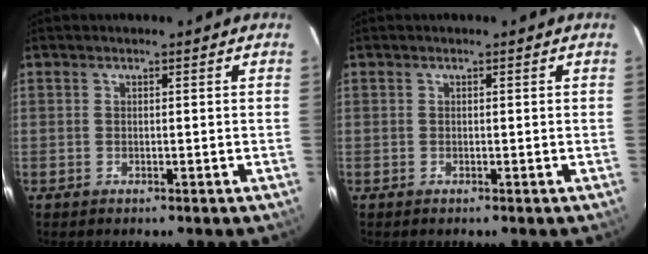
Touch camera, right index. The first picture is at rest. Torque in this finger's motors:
{"motor_torque": [0.03, -0.06, 0.03, 0.01]}